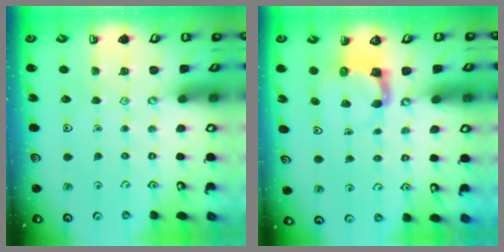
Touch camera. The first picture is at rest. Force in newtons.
{"total": 4.4, "press": 4.4, "slide": 0.3}